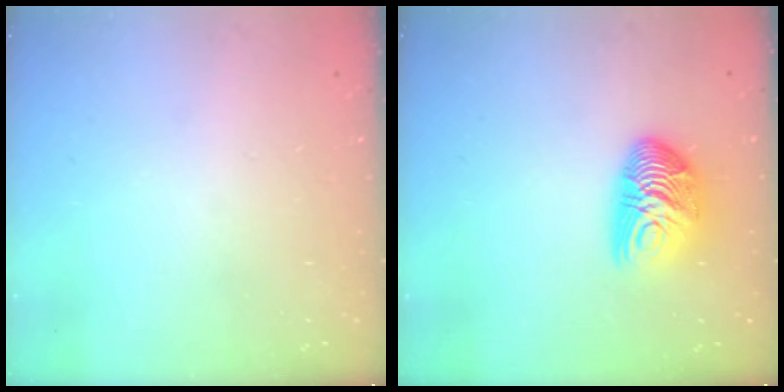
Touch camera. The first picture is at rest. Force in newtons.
{"total": 11.1, "press": 11.1, "slide": 0.6}